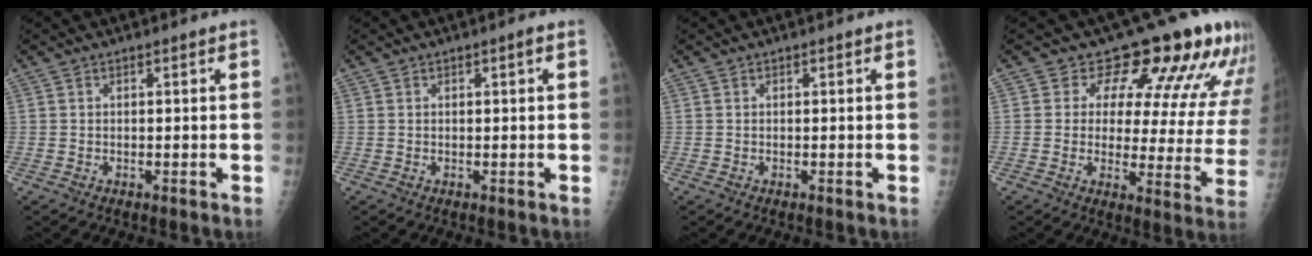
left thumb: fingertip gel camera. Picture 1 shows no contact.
{"total": 0.8, "force": [0.3, 0.2, 0.7], "torque": [-0.013, 0.001, 0.004]}
{"total": 0.0}
{"total": 16.2, "force": [12.4, 6.5, 8.2], "torque": [-0.049, -0.074, 0.131]}